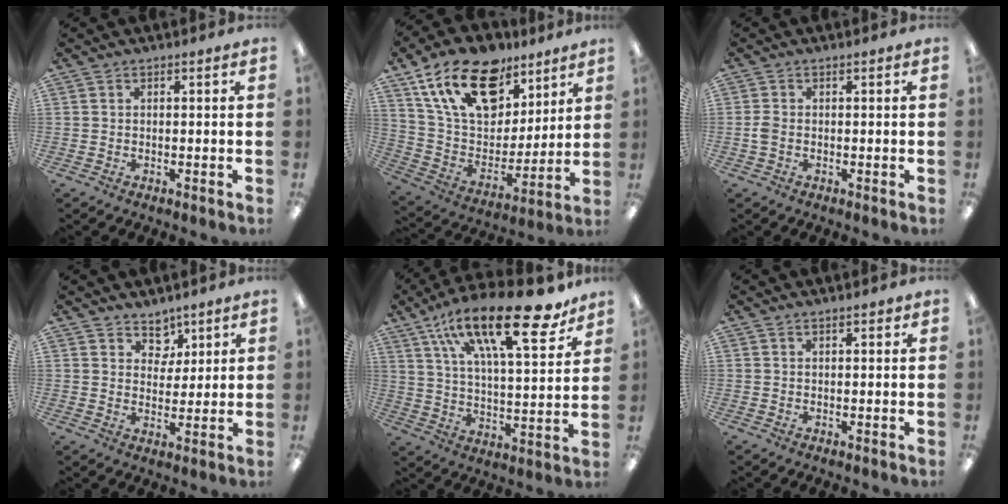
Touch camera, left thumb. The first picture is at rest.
{"total": 20.9, "force": [11.9, 12.5, 11.9], "torque": [-0.207, -0.048, 0.217]}
{"total": 2.1, "force": [-0.4, 1.3, 1.6], "torque": [-0.037, 0.002, -0.009]}
{"total": 5.9, "force": [4.4, 3.9, 0.7], "torque": [-0.002, -0.029, 0.080]}
{"total": 25.6, "force": [16.1, 8.3, 18.0], "torque": [-0.279, -0.093, 0.260]}
{"total": 1.2, "force": [1.0, 0.3, 0.6], "torque": [-0.005, -0.004, 0.017]}